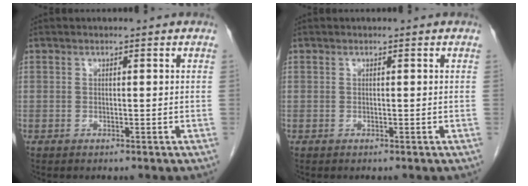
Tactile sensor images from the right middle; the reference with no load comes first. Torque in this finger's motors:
{"motor_torque": [-0.03, -0.04, -0.01, 0.00]}